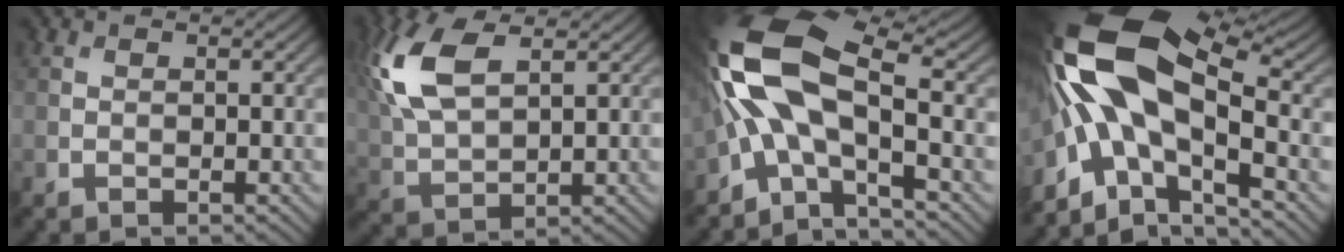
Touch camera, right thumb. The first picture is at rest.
{"total": 10.8, "force": [4.2, 5.2, 8.5], "torque": [-0.230, 0.015, 0.082]}
{"total": 14.0, "force": [-1.5, 6.1, 12.5], "torque": [-0.265, 0.017, -0.047]}
{"total": 18.6, "force": [-0.7, 9.1, 16.2], "torque": [-0.320, 0.000, -0.008]}